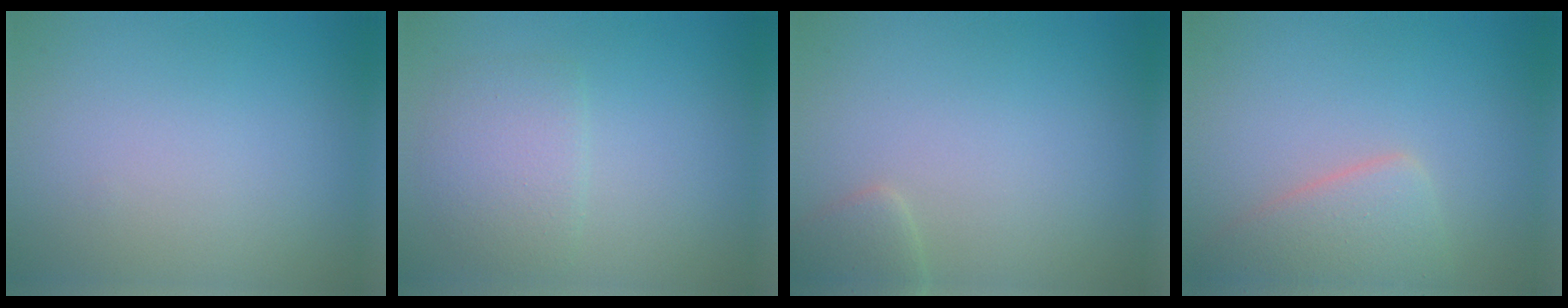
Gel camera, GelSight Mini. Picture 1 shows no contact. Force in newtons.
{"total": 2.9, "press": 2.9, "slide": 0.1}
{"total": 1.7, "press": 1.7, "slide": 0.1}
{"total": 3.8, "press": 3.8, "slide": 0.2}